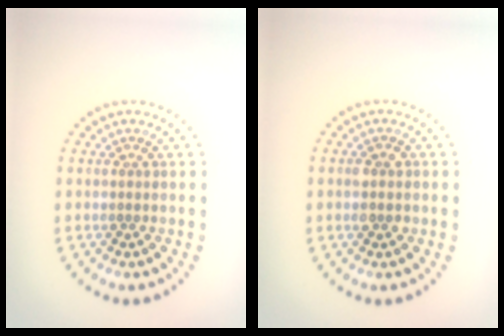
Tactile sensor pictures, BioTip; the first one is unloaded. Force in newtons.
{"total": 1.5, "press": 1.5, "slide": 0.2}